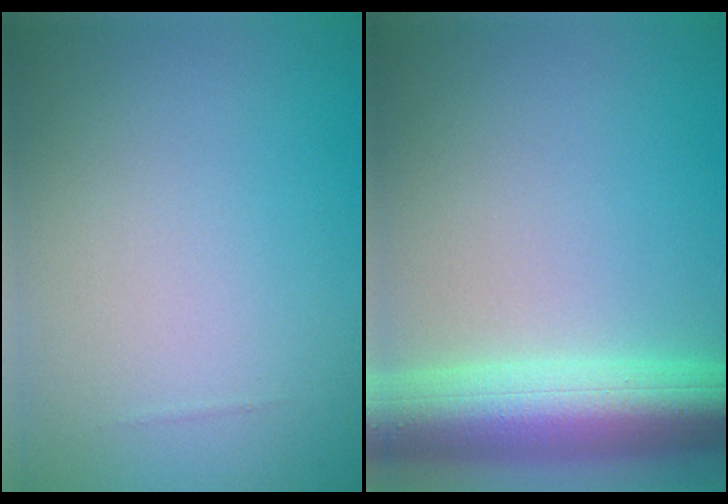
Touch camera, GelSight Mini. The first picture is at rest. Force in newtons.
{"total": 8.9, "press": 8.9, "slide": 0.4}